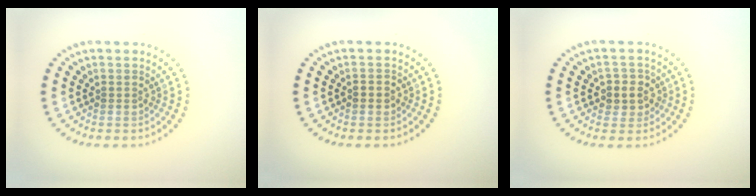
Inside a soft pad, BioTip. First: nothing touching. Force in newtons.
{"total": 1.5, "press": 1.4, "slide": 0.1}
{"total": 2.5, "press": 2.2, "slide": 1.0}